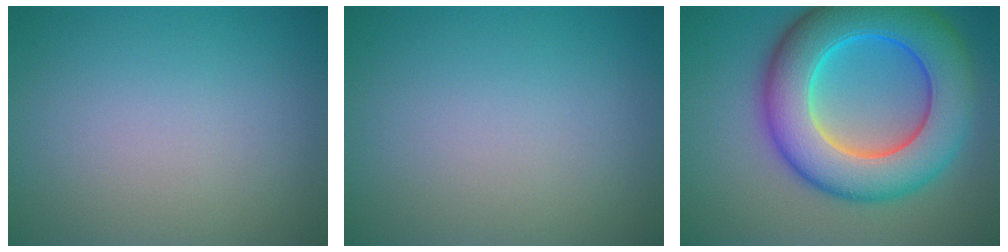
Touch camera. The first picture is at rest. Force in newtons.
{"total": 0.0}
{"total": 12.0, "press": 12.0, "slide": 0.2}